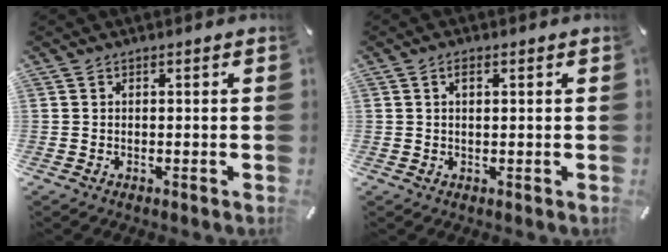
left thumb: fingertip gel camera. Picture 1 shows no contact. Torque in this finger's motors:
{"motor_torque": [-0.22, -0.01, 0.01, 0.04, 0.03]}